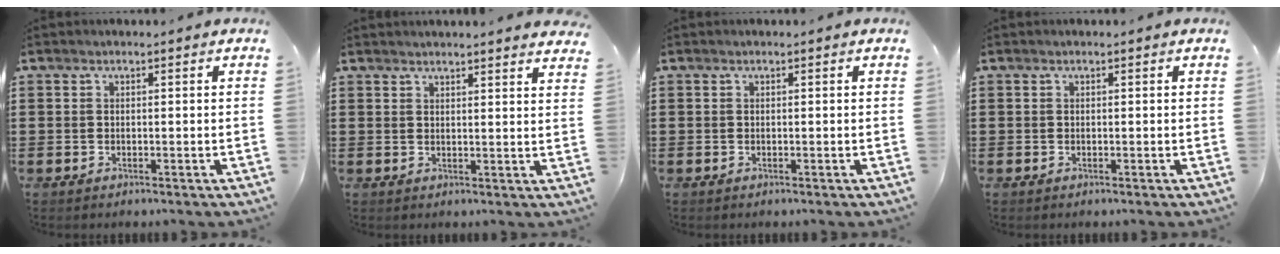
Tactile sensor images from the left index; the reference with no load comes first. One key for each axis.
{"total": 2.4, "fx": 2.4, "fy": -0.4, "fz": 0.3, "tx": -0.011, "ty": -0.006, "tz": 0.046}
{"total": 0.0}
{"total": 0.0}